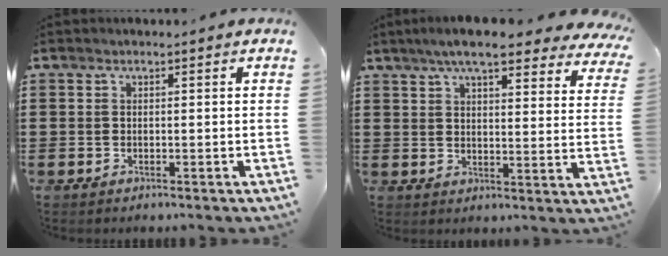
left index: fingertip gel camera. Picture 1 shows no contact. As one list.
[{"total": 8.0, "force": [6.7, 0.8, 4.4], "torque": [-0.090, -0.020, 0.115]}]